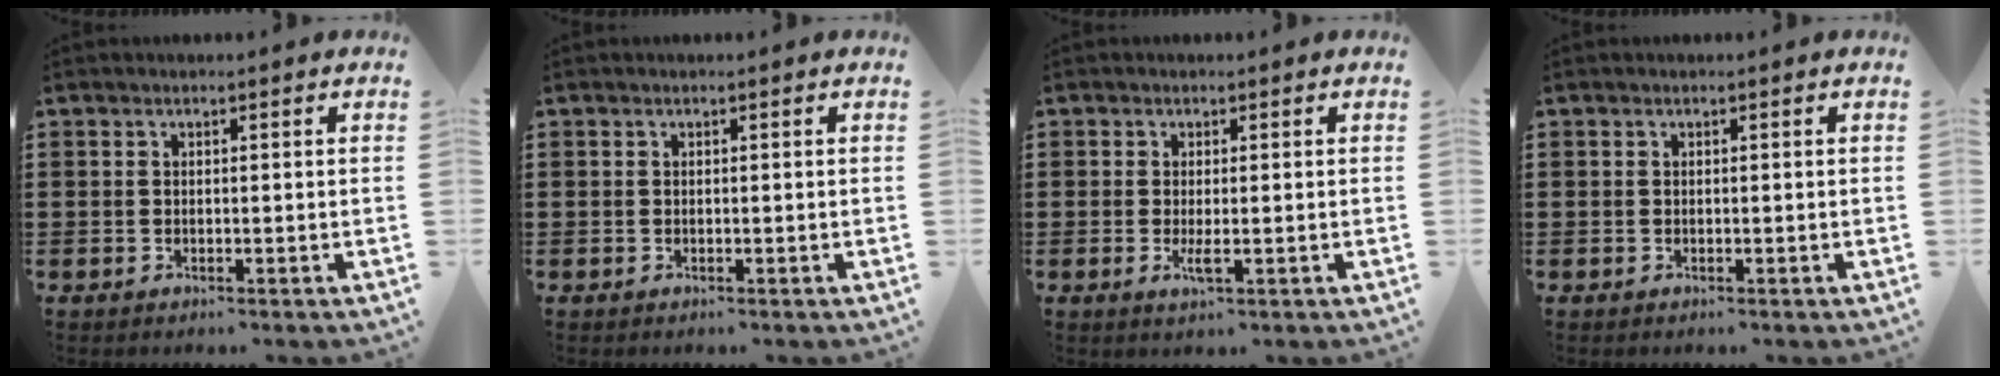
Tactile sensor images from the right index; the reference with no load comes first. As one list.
[{"total": 0.0}, {"total": 2.1, "force": [-0.4, 0.3, 2.1], "torque": [-0.043, -0.007, -0.010]}, {"total": 0.0}]